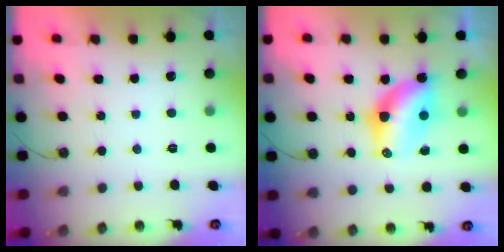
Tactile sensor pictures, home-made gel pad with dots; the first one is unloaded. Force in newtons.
{"total": 10.4, "press": 9.4, "slide": 4.5}